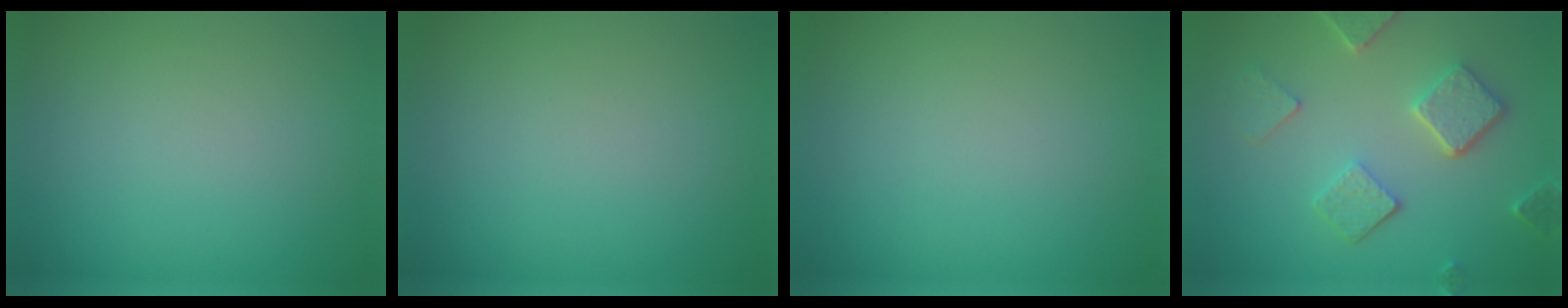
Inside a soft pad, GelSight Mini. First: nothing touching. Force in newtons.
{"total": 0.0}
{"total": 0.0}
{"total": 4.7, "press": 3.7, "slide": 3.0}